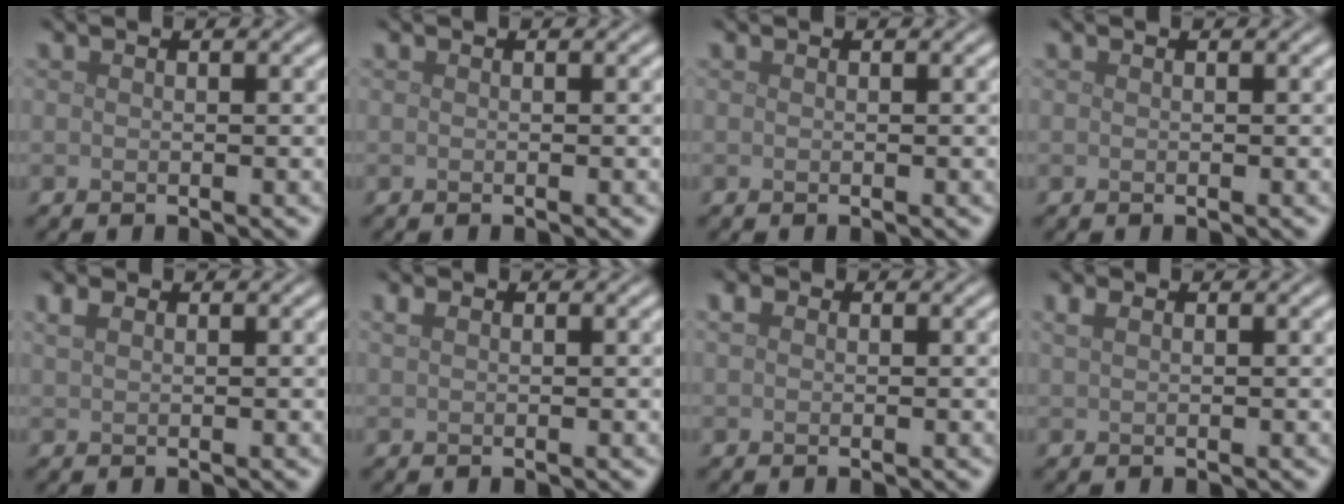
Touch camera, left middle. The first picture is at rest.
{"total": 0.0}
{"total": 0.0}
{"total": 0.0}
{"total": 1.1, "force": [0.7, 0.6, 0.7], "torque": [-0.016, 0.004, 0.015]}
{"total": 0.7, "force": [0.4, 0.4, 0.4], "torque": [-0.009, 0.003, 0.006]}
{"total": 1.0, "force": [0.2, 0.9, 0.5], "torque": [-0.005, 0.003, -0.003]}
{"total": 1.0, "force": [0.6, 0.4, 0.7], "torque": [-0.015, 0.006, 0.011]}